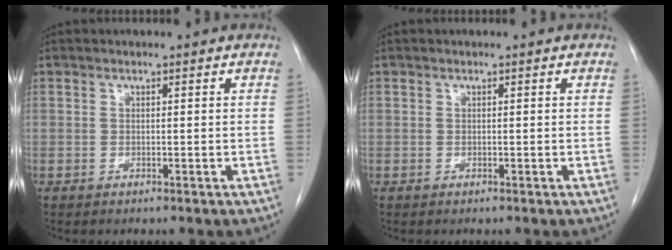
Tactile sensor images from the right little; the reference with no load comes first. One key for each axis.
{"total": 0.0}